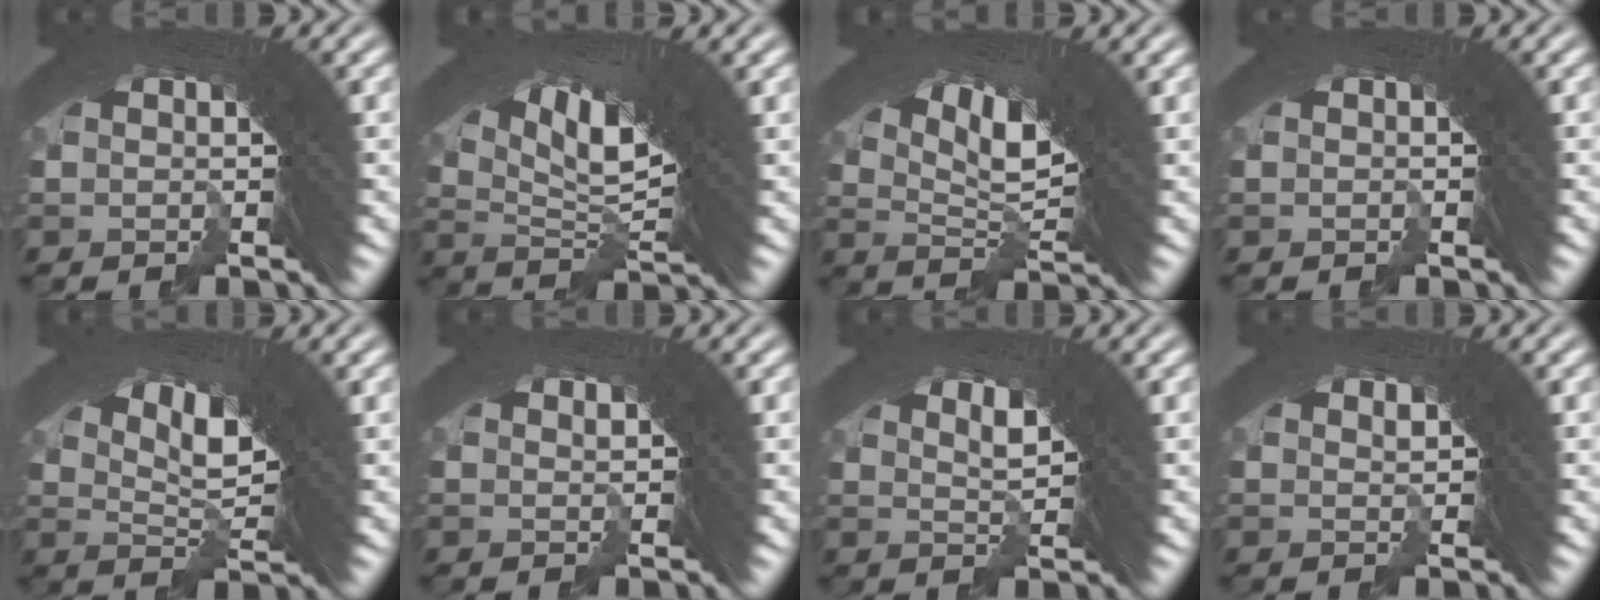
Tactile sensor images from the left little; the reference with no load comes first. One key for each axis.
{"total": 9.2, "fx": 1.6, "fy": 4.6, "fz": 7.9, "tx": -0.142, "ty": -0.010, "tz": 0.031}
{"total": 7.8, "fx": 1.2, "fy": 3.9, "fz": 6.6, "tx": -0.124, "ty": -0.015, "tz": 0.025}
{"total": 0.0}
{"total": 6.8, "fx": 1.2, "fy": 3.6, "fz": 5.7, "tx": -0.108, "ty": -0.013, "tz": 0.023}
{"total": 0.9, "fx": 0.3, "fy": 0.5, "fz": 0.6, "tx": -0.017, "ty": -0.006, "tz": 0.008}
{"total": 3.7, "fx": 0.8, "fy": 1.8, "fz": 3.1, "tx": -0.067, "ty": -0.012, "tz": 0.017}
{"total": 1.2, "fx": 0.3, "fy": 0.7, "fz": 0.9, "tx": -0.023, "ty": -0.008, "tz": 0.008}